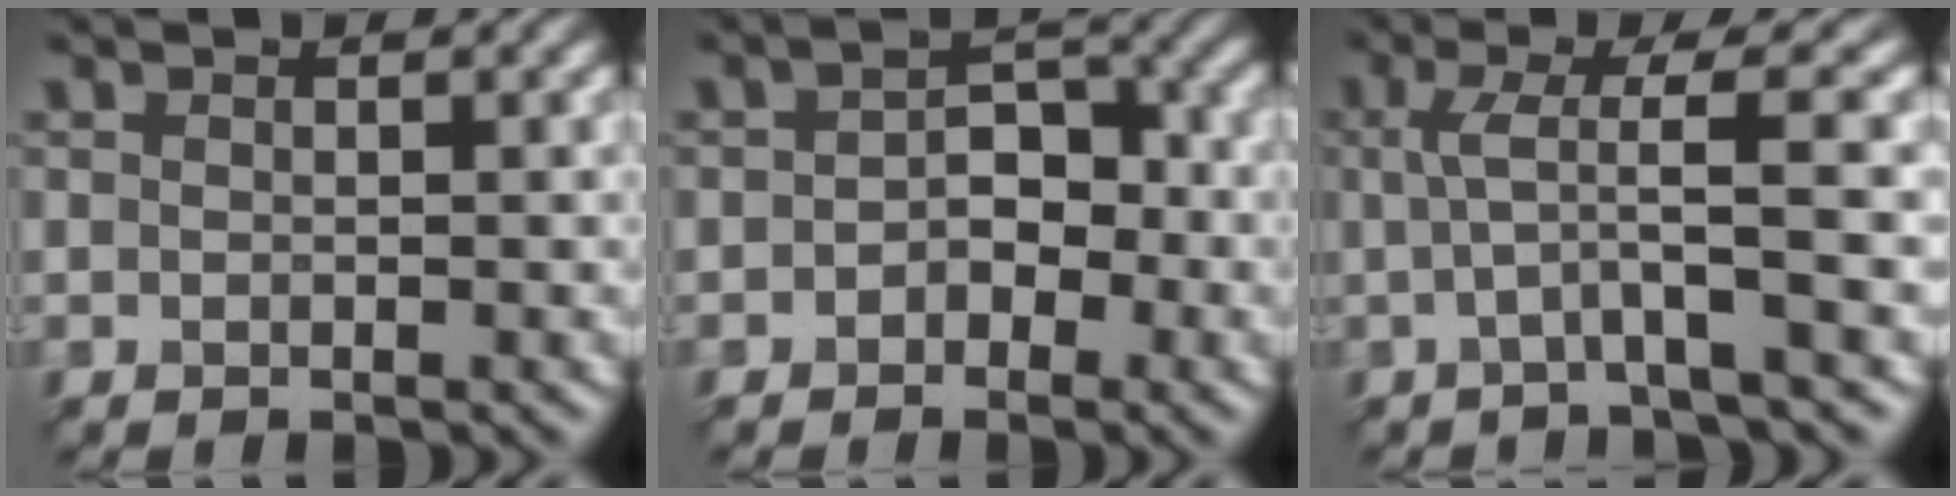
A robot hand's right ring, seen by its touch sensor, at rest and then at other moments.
{"total": 1.8, "force": [-1.1, 1.1, 0.9], "torque": [-0.028, 0.014, -0.012]}
{"total": 2.9, "force": [0.2, -0.6, 2.8], "torque": [-0.076, 0.005, 0.012]}